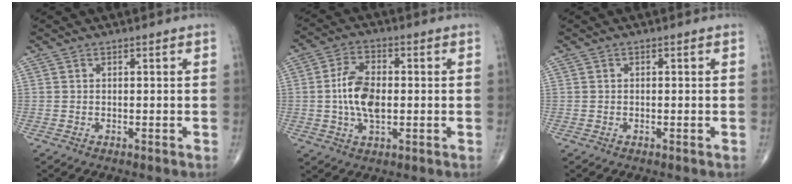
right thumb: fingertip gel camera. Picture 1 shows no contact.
{"total": 9.1, "force": [-0.3, 5.0, 7.7], "torque": [-0.143, 0.006, -0.009]}
{"total": 0.0}